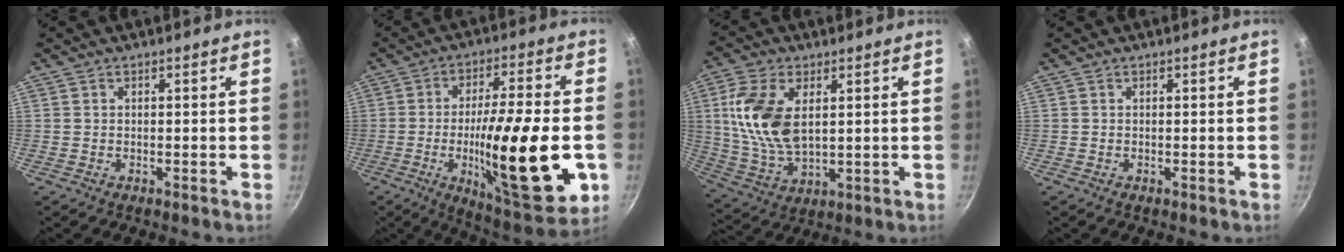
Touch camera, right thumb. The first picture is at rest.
{"total": 24.2, "force": [-5.1, 6.0, 22.9], "torque": [-0.340, 0.010, -0.075]}
{"total": 14.0, "force": [3.1, 7.8, 11.2], "torque": [-0.215, -0.013, 0.068]}
{"total": 0.0}